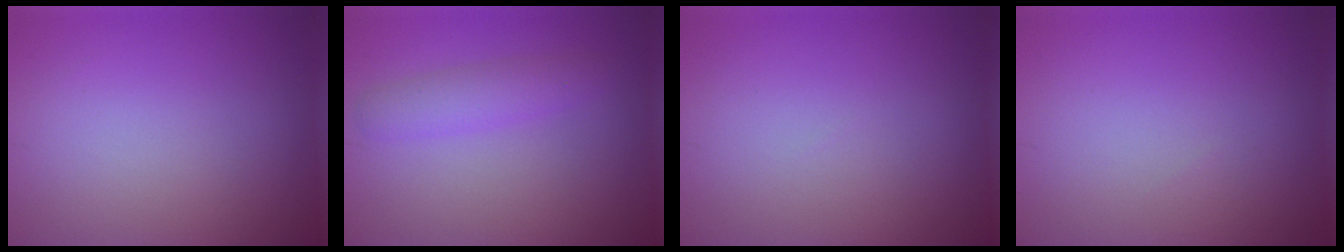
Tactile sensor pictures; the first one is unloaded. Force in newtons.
{"total": 2.5, "press": 2.5, "slide": 0.0}
{"total": 0.0}
{"total": 0.0}